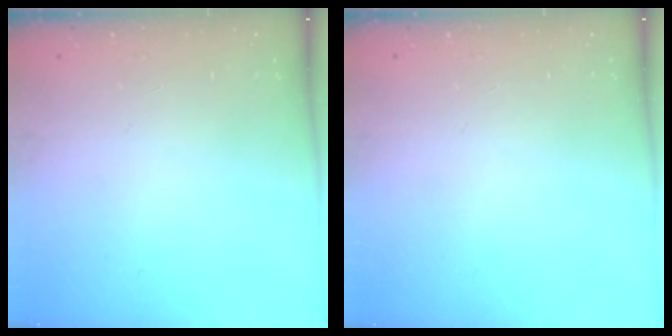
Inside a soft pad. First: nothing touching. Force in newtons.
{"total": 0.0}